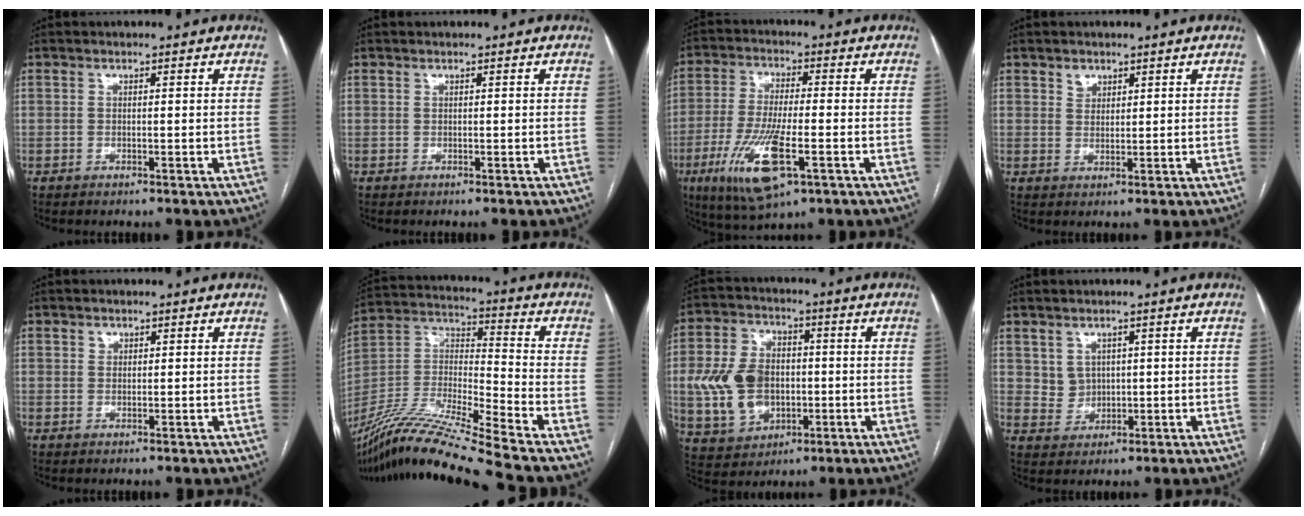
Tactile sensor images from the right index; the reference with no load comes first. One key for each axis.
{"total": 0.0}
{"total": 12.6, "fx": -5.0, "fy": 2.4, "fz": 11.3, "tx": -0.234, "ty": -0.025, "tz": -0.084}
{"total": 2.1, "fx": 1.4, "fy": 1.4, "fz": 0.5, "tx": -0.005, "ty": 0.000, "tz": 0.024}
{"total": 1.0, "fx": 0.6, "fy": 0.8, "fz": 0.2, "tx": 0.001, "ty": -0.003, "tz": 0.009}
{"total": 20.6, "fx": -17.4, "fy": -1.9, "fz": 10.9, "tx": -0.238, "ty": -0.021, "tz": -0.324}
{"total": 12.1, "fx": -0.8, "fy": 8.8, "fz": 8.3, "tx": -0.187, "ty": 0.022, "tz": -0.002}
{"total": 3.3, "fx": 1.2, "fy": 3.0, "fz": 0.6, "tx": -0.015, "ty": 0.008, "tz": 0.029}